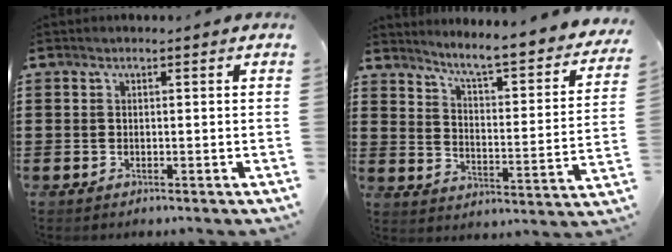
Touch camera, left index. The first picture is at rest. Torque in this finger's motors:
{"motor_torque": [0.01, 0.00, 0.41, 0.10]}